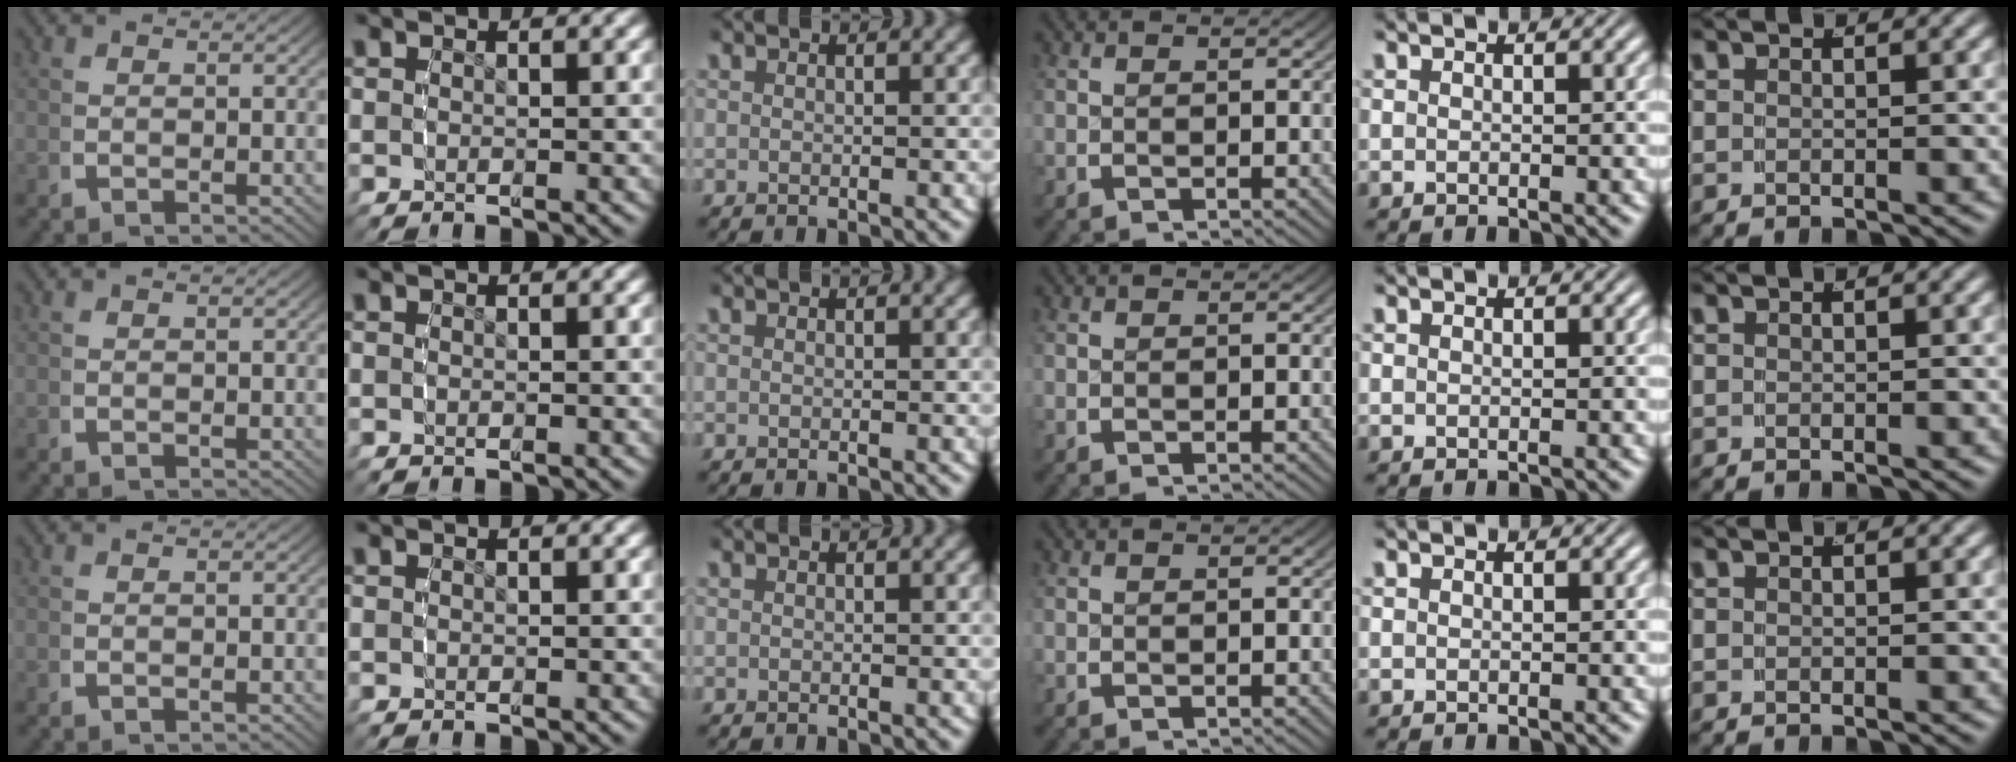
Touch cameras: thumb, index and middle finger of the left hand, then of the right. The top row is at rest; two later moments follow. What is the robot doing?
{"motion": "reach", "object": "shorts"}